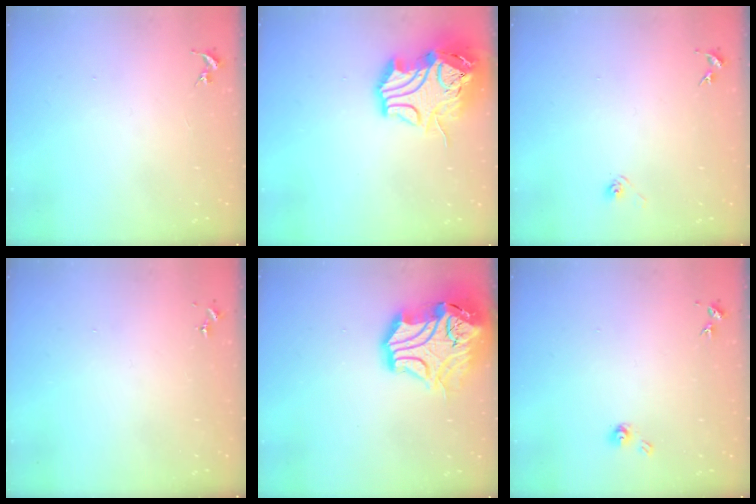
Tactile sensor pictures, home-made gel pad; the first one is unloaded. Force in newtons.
{"total": 18.6, "press": 18.4, "slide": 2.7}
{"total": 2.9, "press": 2.6, "slide": 1.4}
{"total": 0.0}
{"total": 19.5, "press": 19.3, "slide": 2.9}
{"total": 4.9, "press": 4.9, "slide": 0.5}